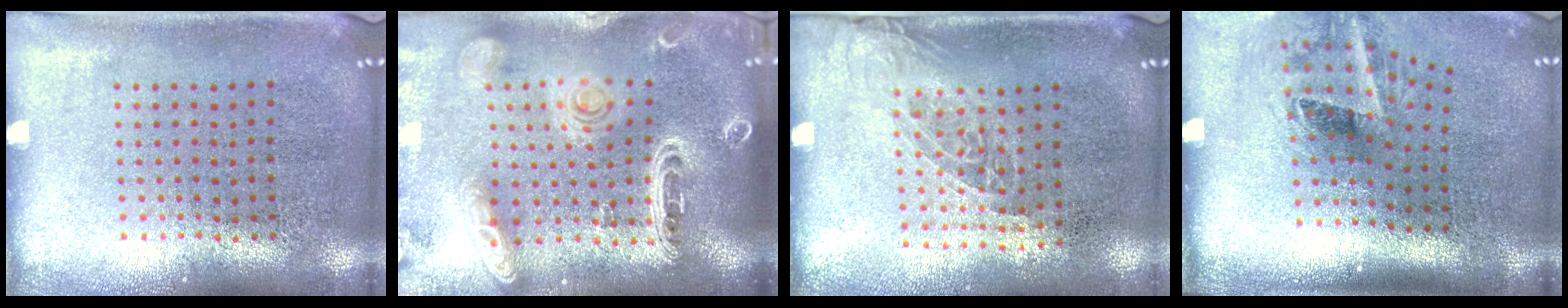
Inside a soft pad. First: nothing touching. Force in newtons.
{"total": 2.6, "press": 2.3, "slide": 1.1}
{"total": 1.3, "press": 1.0, "slide": 0.8}
{"total": 2.1, "press": 1.3, "slide": 1.7}